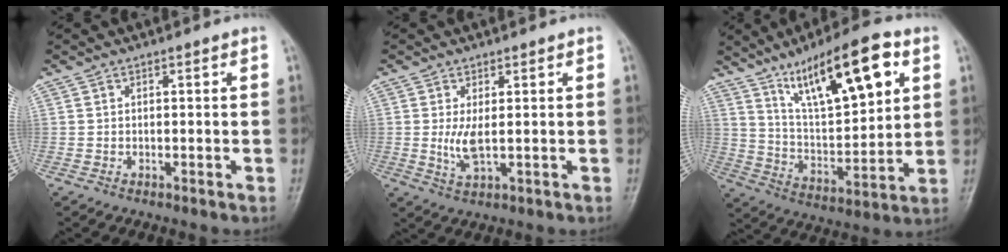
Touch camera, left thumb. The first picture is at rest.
{"total": 4.0, "force": [0.4, 1.3, 3.8], "torque": [-0.080, -0.012, 0.013]}
{"total": 19.3, "force": [9.7, 6.3, 15.4], "torque": [-0.219, -0.034, 0.172]}